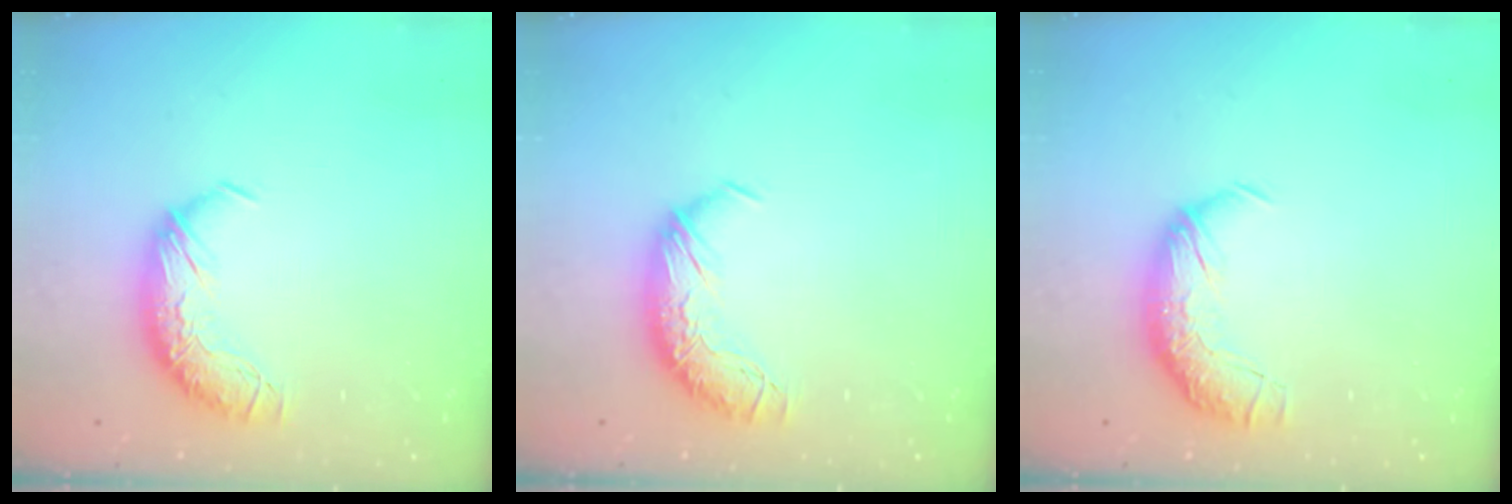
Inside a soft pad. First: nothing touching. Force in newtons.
{"total": 0.0}
{"total": 2.3, "press": 1.1, "slide": 2.1}